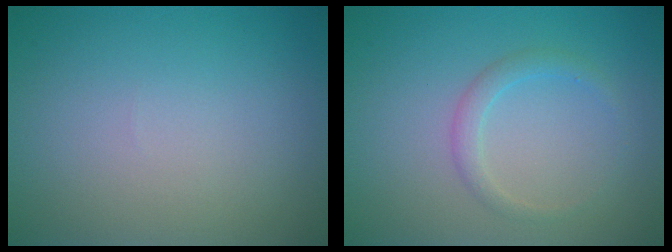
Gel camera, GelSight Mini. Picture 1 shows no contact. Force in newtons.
{"total": 1.6, "press": 1.6, "slide": 0.1}